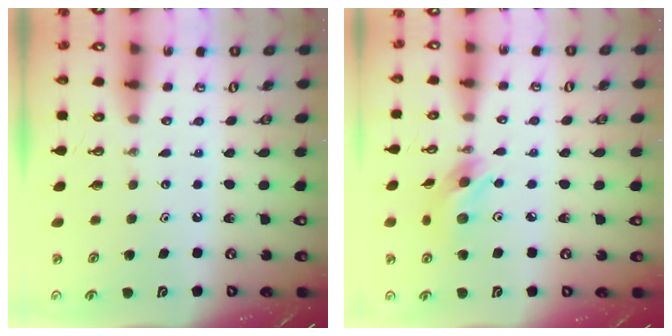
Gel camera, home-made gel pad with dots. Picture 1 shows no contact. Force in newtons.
{"total": 9.8, "press": 9.8, "slide": 0.8}